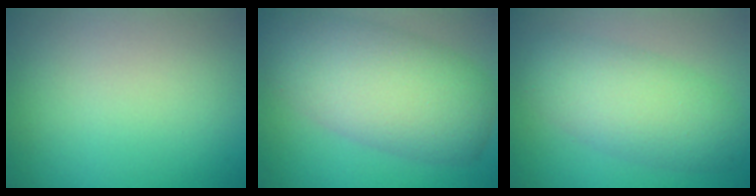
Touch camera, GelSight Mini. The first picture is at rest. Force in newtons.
{"total": 9.3, "press": 9.3, "slide": 0.3}
{"total": 6.1, "press": 6.1, "slide": 0.2}